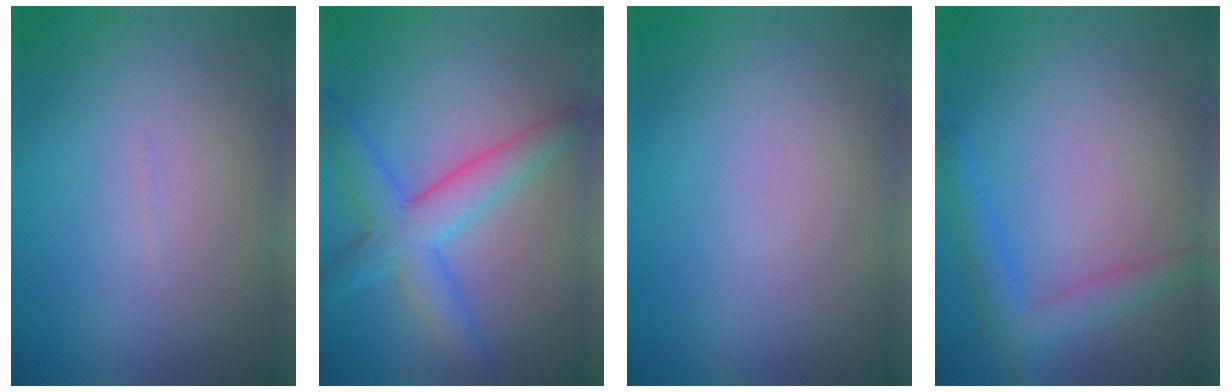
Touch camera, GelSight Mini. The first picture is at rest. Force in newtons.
{"total": 5.1, "press": 5.1, "slide": 0.1}
{"total": 0.0}
{"total": 2.9, "press": 2.9, "slide": 0.1}